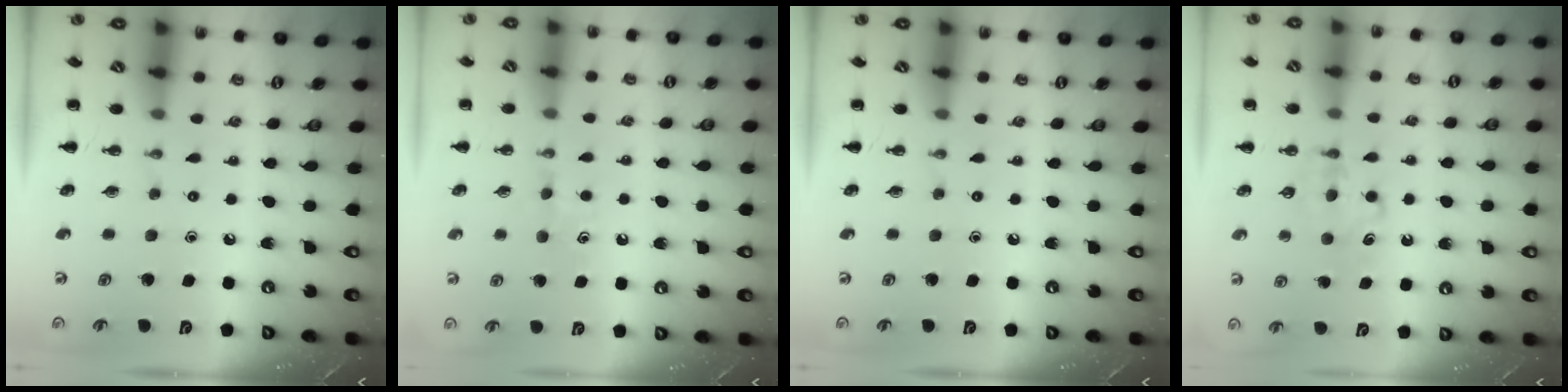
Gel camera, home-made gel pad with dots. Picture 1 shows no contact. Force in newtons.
{"total": 4.1, "press": 4.0, "slide": 1.2}
{"total": 0.0}
{"total": 6.3, "press": 6.0, "slide": 1.8}